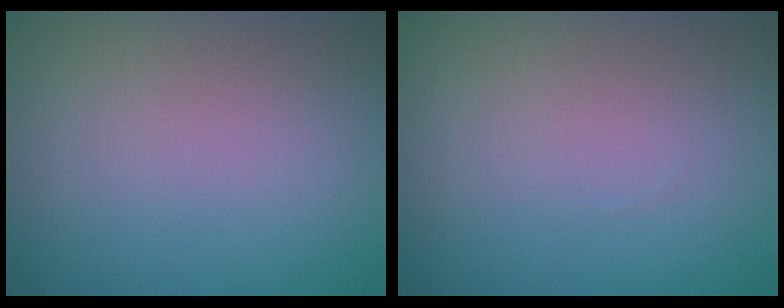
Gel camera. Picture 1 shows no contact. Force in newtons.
{"total": 0.0}